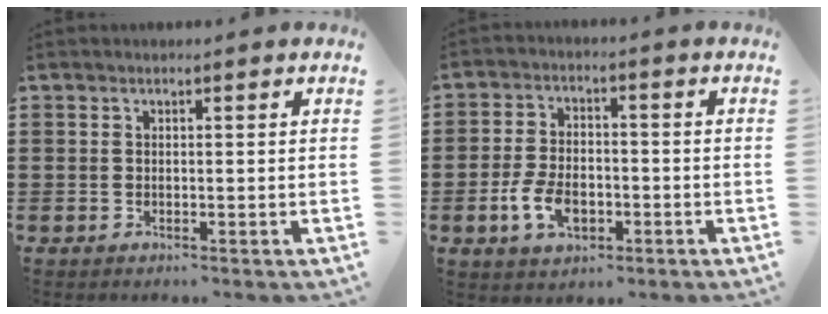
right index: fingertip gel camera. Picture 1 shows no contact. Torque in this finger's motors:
{"motor_torque": [2.14, 0.00, 0.20, 0.13]}